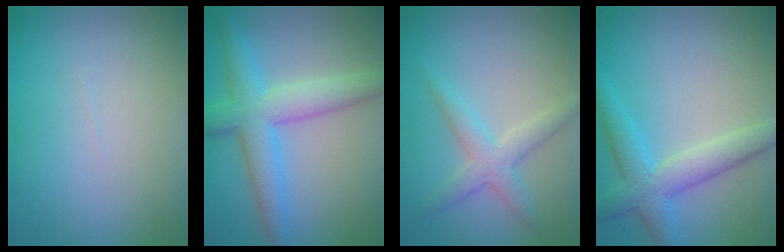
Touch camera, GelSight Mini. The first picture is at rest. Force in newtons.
{"total": 5.6, "press": 5.6, "slide": 0.1}
{"total": 2.8, "press": 2.8, "slide": 0.0}
{"total": 4.5, "press": 4.5, "slide": 0.2}